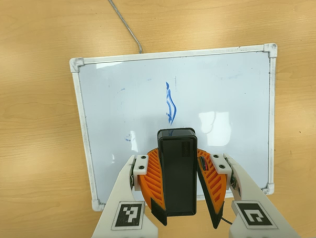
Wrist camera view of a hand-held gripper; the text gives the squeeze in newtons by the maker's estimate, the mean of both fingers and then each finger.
{"total": 9.2, "left": 9.5, "right": 8.8}